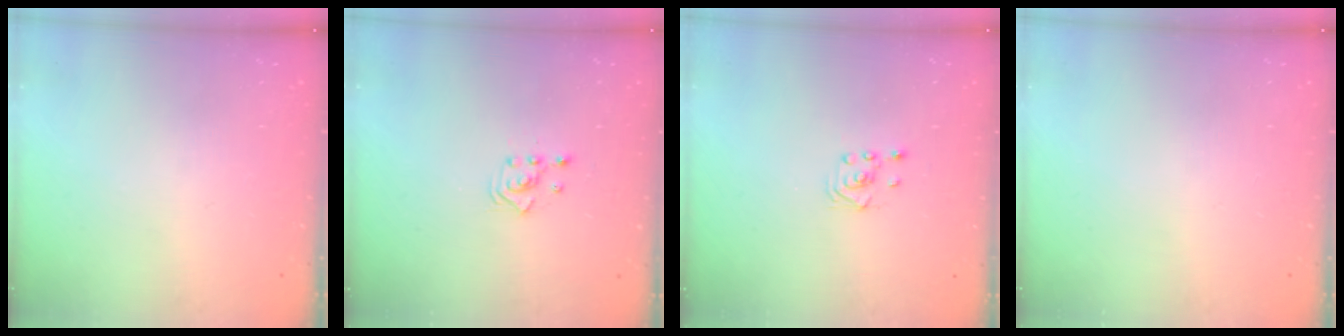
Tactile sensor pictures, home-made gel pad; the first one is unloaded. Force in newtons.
{"total": 2.5, "press": 2.5, "slide": 0.3}
{"total": 1.6, "press": 1.4, "slide": 0.9}
{"total": 0.0}